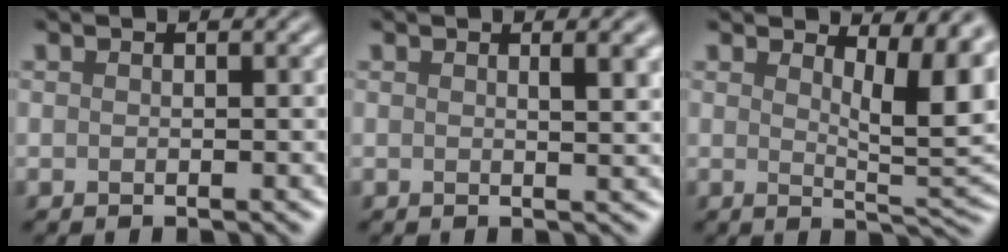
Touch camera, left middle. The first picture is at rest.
{"total": 2.3, "force": [0.9, 0.6, 2.0], "torque": [-0.016, 0.001, 0.013]}
{"total": 6.0, "force": [2.6, 2.2, 5.0], "torque": [-0.071, -0.009, 0.040]}